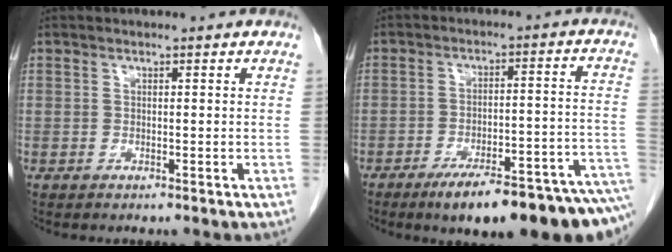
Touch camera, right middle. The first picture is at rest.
{"total": 17.5, "force": [-13.0, 1.6, 11.6], "torque": [-0.091, 0.024, -0.184]}